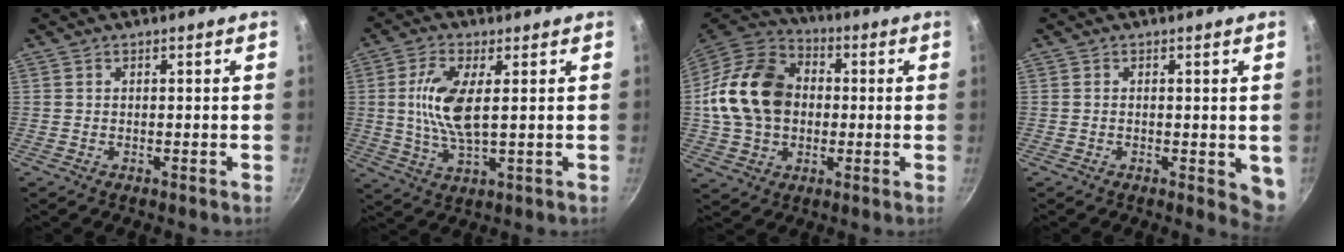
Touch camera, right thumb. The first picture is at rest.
{"total": 9.7, "force": [1.6, 3.6, 8.9], "torque": [-0.184, -0.003, 0.032]}
{"total": 18.9, "force": [0.7, 14.5, 12.1], "torque": [-0.200, 0.030, 0.004]}
{"total": 4.1, "force": [-0.3, 2.0, 3.6], "torque": [-0.036, -0.008, -0.005]}